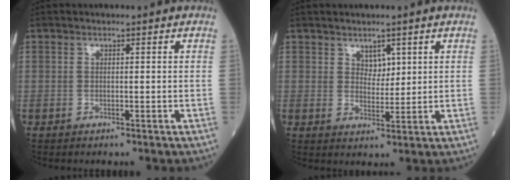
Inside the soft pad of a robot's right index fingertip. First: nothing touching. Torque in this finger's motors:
{"motor_torque": [-0.21, 0.04, -0.06, -0.01]}